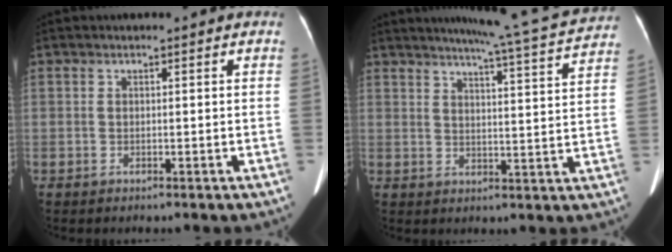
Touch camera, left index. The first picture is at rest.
{"total": 15.4, "force": [14.3, -0.5, 5.6], "torque": [-0.089, -0.032, 0.174]}